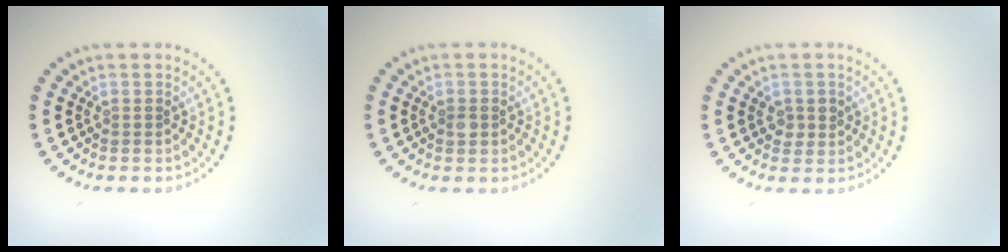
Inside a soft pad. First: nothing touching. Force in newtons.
{"total": 1.0, "press": 1.0, "slide": 0.1}
{"total": 1.4, "press": 1.4, "slide": 0.4}